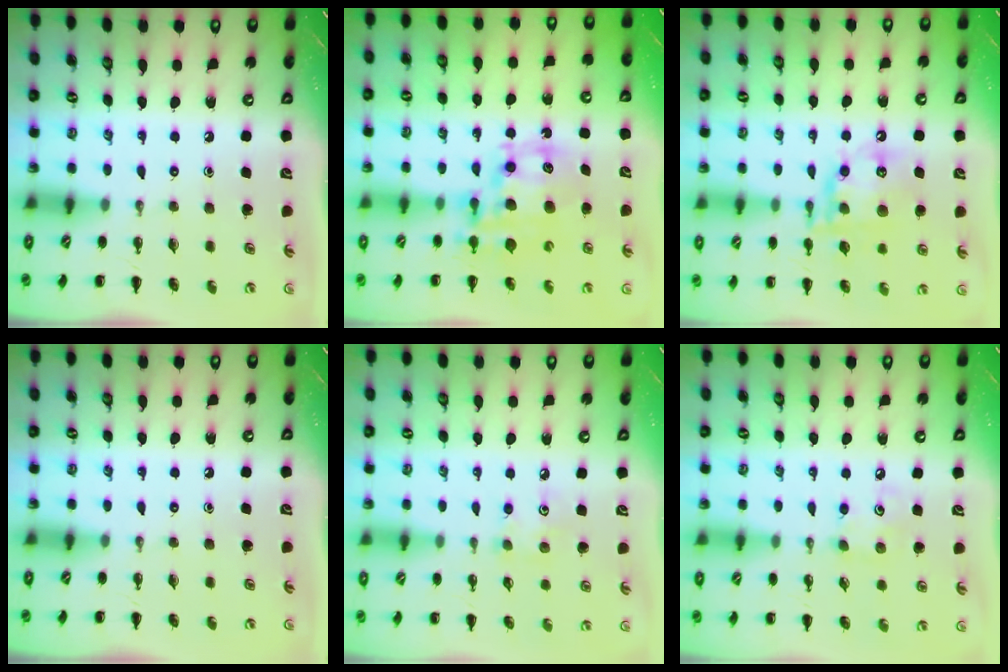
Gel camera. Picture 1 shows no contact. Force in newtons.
{"total": 13.7, "press": 13.3, "slide": 3.0}
{"total": 16.3, "press": 16.1, "slide": 2.5}
{"total": 0.0}
{"total": 3.5, "press": 3.5, "slide": 0.6}
{"total": 4.5, "press": 4.5, "slide": 0.7}